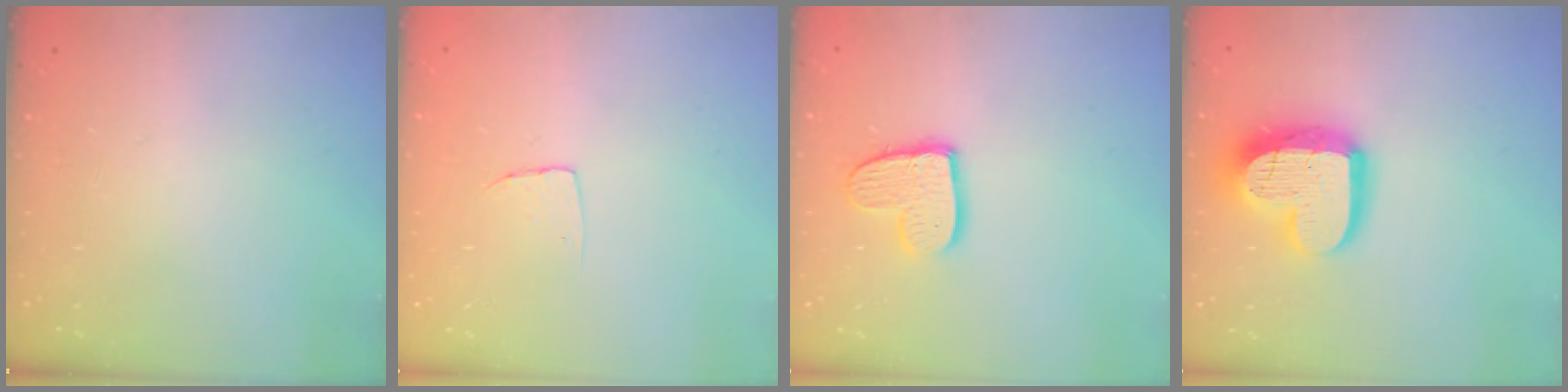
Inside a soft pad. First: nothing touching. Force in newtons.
{"total": 3.7, "press": 3.7, "slide": 0.2}
{"total": 10.6, "press": 10.6, "slide": 0.8}
{"total": 16.9, "press": 16.9, "slide": 1.4}